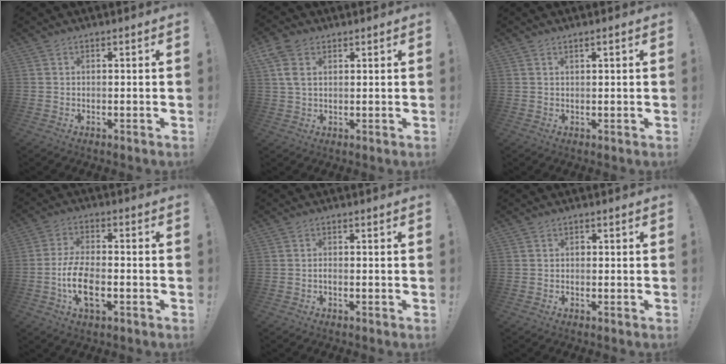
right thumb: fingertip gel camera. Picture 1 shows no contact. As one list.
[{"total": 6.9, "force": [2.9, 4.1, 4.7], "torque": [-0.098, 0.003, 0.058]}, {"total": 1.2, "force": [0.7, -0.1, 1.0], "torque": [-0.021, 0.002, 0.012]}, {"total": 10.9, "force": [-3.4, 5.5, 8.8], "torque": [-0.166, 0.002, -0.058]}, {"total": 0.9, "force": [-0.7, 0.3, 0.5], "torque": [-0.008, 0.002, -0.012]}, {"total": 0.6, "force": [-0.3, 0.4, 0.2], "torque": [0.004, -0.003, -0.008]}]